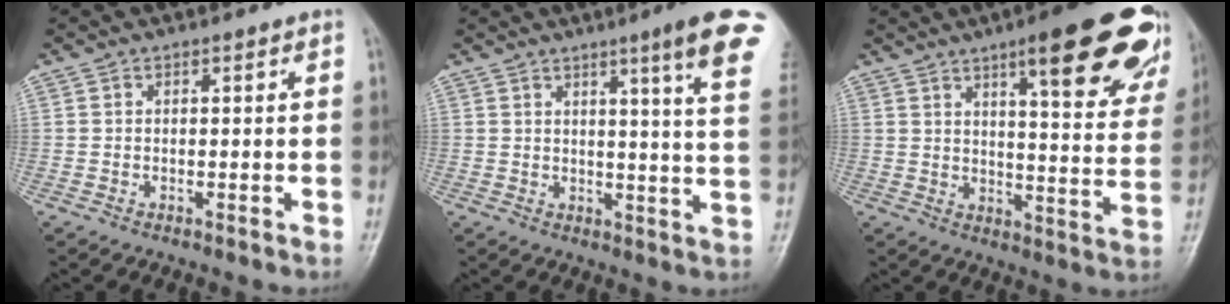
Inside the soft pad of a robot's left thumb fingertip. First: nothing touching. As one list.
[{"total": 12.9, "force": [7.5, 0.3, 10.5], "torque": [-0.127, -0.035, 0.082]}, {"total": 22.5, "force": [13.0, 5.2, 17.5], "torque": [-0.196, -0.047, 0.166]}]